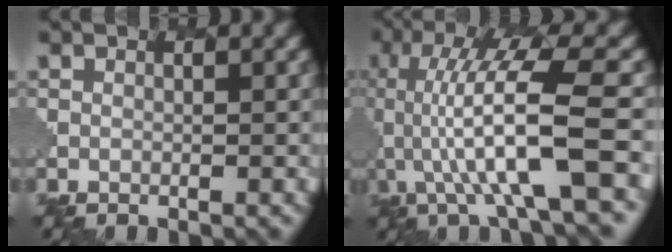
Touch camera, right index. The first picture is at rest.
{"total": 9.3, "force": [-1.2, 1.7, 9.1], "torque": [-0.163, 0.013, -0.020]}